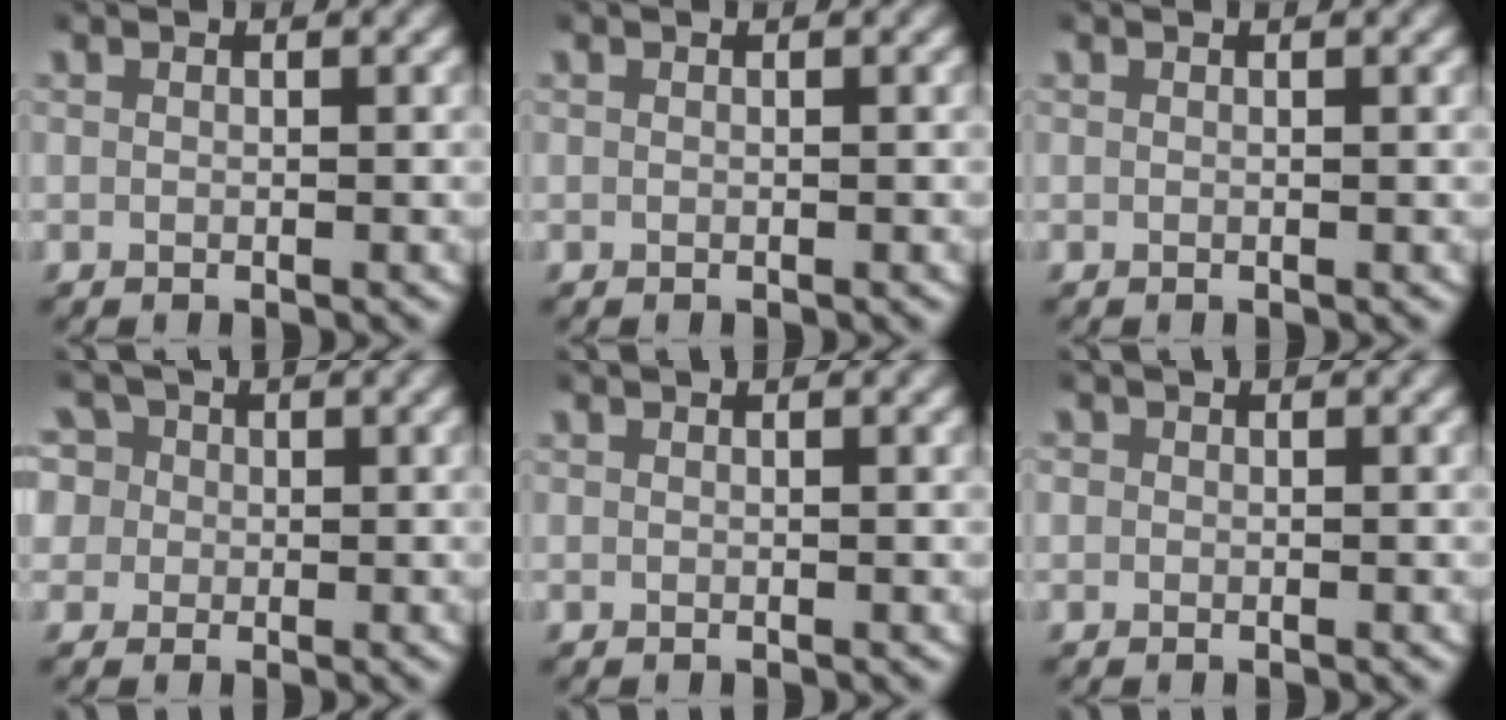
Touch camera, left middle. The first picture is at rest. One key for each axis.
{"total": 0.0}
{"total": 0.0}
{"total": 6.7, "fx": 0.9, "fy": 6.2, "fz": 2.4, "tx": -0.064, "ty": -0.012, "tz": 0.009}
{"total": 0.0}
{"total": 0.9, "fx": 0.2, "fy": 0.9, "fz": 0.2, "tx": -0.005, "ty": 0.001, "tz": -0.001}